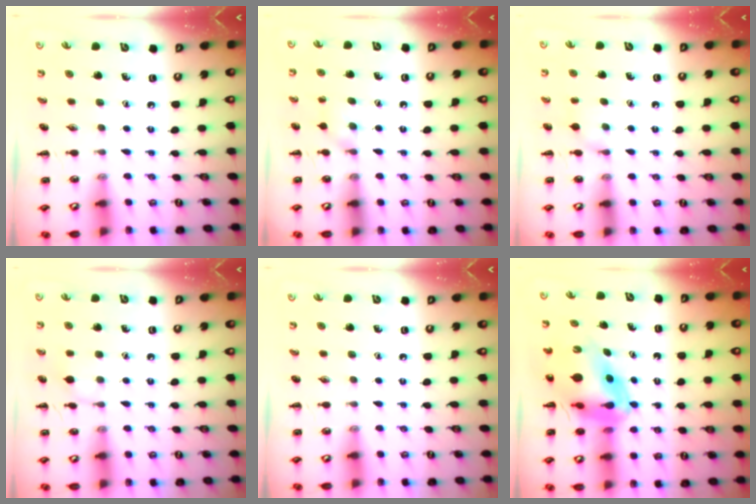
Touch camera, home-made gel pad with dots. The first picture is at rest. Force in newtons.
{"total": 6.6, "press": 6.4, "slide": 1.7}
{"total": 6.3, "press": 5.9, "slide": 2.2}
{"total": 6.5, "press": 6.3, "slide": 1.7}
{"total": 0.0}
{"total": 9.5, "press": 9.0, "slide": 3.0}